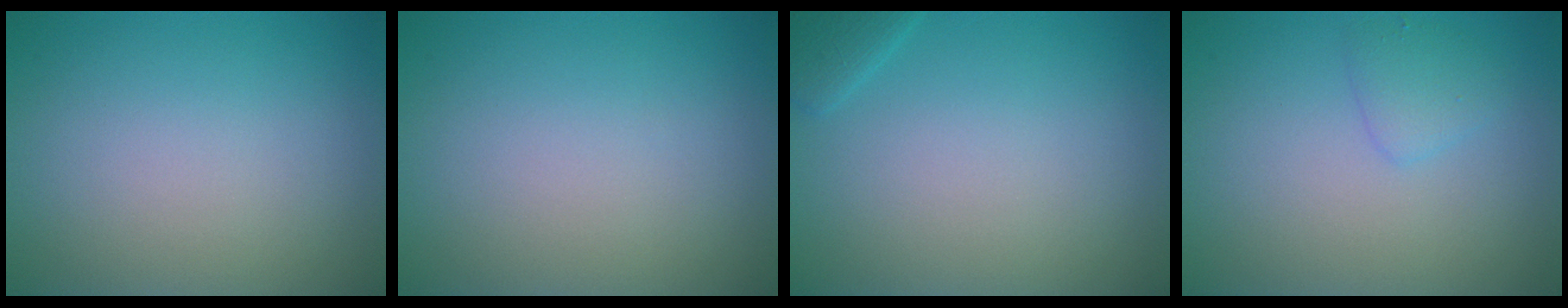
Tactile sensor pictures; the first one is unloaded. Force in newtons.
{"total": 0.0}
{"total": 1.4, "press": 1.4, "slide": 0.1}
{"total": 1.4, "press": 1.4, "slide": 0.1}